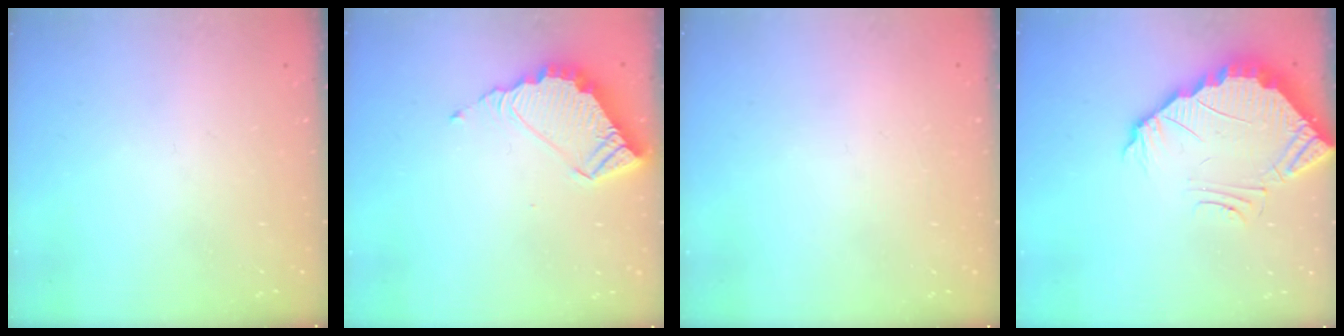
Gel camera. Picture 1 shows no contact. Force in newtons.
{"total": 7.9, "press": 7.9, "slide": 0.1}
{"total": 2.3, "press": 2.3, "slide": 0.1}
{"total": 3.8, "press": 3.8, "slide": 0.2}